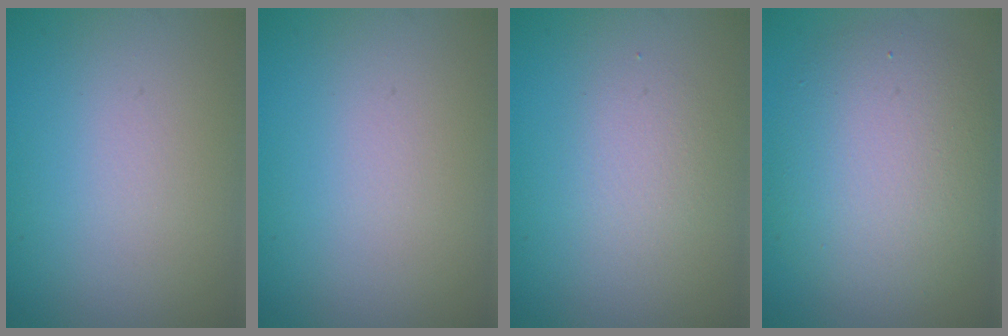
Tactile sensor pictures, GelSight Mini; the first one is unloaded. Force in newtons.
{"total": 0.0}
{"total": 1.6, "press": 1.6, "slide": 0.1}
{"total": 6.8, "press": 6.8, "slide": 0.4}